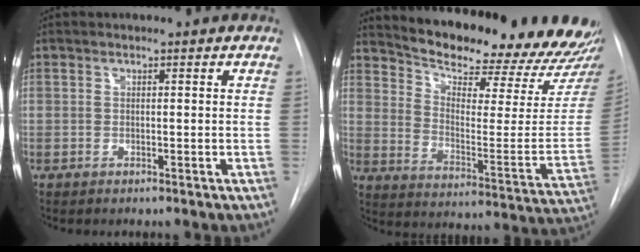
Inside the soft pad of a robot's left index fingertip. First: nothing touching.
{"total": 24.9, "force": [22.7, 4.2, 9.4], "torque": [-0.146, -0.086, 0.294]}